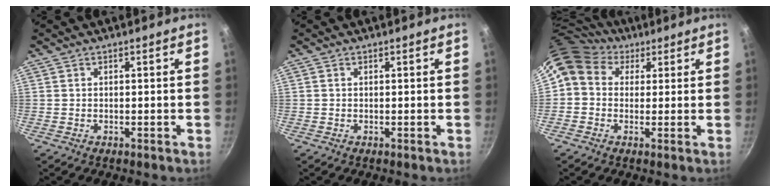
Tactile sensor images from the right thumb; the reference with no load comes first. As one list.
[{"total": 0.0}, {"total": 9.6, "force": [4.1, 7.5, 4.4], "torque": [-0.059, 0.006, 0.053]}]